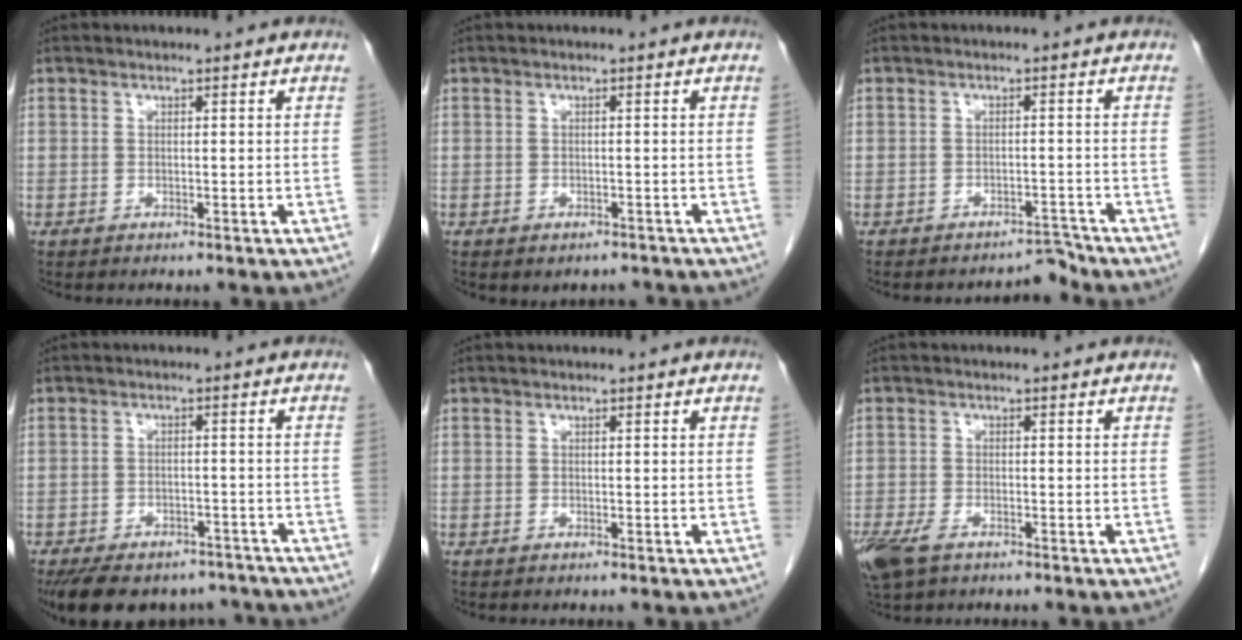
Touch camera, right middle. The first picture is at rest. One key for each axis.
{"total": 1.9, "fx": -1.7, "fy": 0.7, "fz": 0.4, "tx": -0.004, "ty": 0.001, "tz": -0.021}
{"total": 2.2, "fx": -2.1, "fy": -0.4, "fz": -0.8, "tx": 0.017, "ty": 0.002, "tz": -0.026}
{"total": 14.3, "fx": -11.6, "fy": 6.5, "fz": 5.4, "tx": -0.109, "ty": 0.000, "tz": -0.150}
{"total": 0.0}
{"total": 6.0, "fx": -3.8, "fy": 2.8, "fz": 3.8, "tx": -0.082, "ty": -0.012, "tz": -0.068}